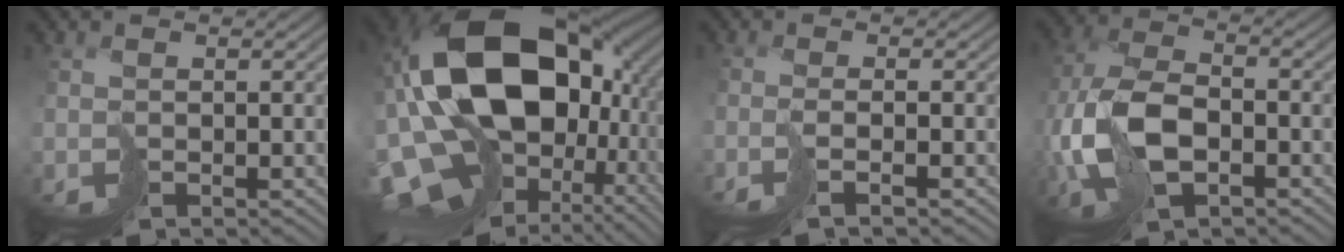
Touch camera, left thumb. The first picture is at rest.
{"total": 21.2, "force": [1.7, 15.2, 14.7], "torque": [-0.329, -0.035, 0.048]}
{"total": 1.9, "force": [-0.7, -0.4, 1.7], "torque": [-0.013, 0.005, -0.028]}
{"total": 11.1, "force": [-2.0, 6.4, 8.9], "torque": [-0.234, -0.010, -0.044]}